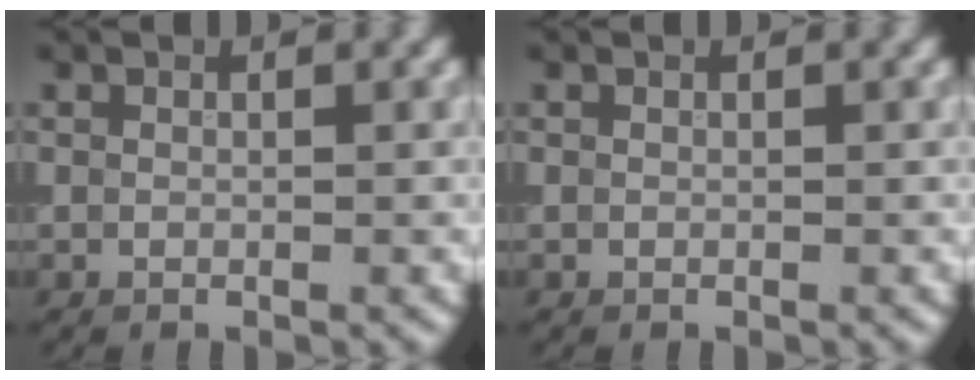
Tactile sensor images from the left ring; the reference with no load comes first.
{"total": 0.0}